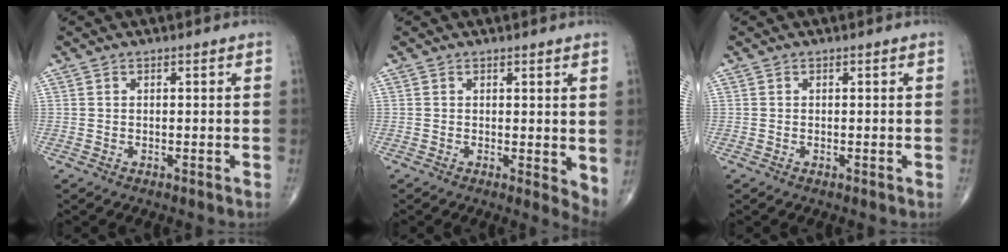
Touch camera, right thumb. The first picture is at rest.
{"total": 3.7, "force": [0.7, 1.6, 3.3], "torque": [-0.040, -0.012, 0.009]}
{"total": 0.0}